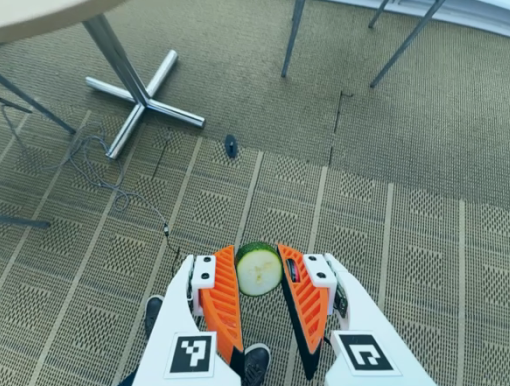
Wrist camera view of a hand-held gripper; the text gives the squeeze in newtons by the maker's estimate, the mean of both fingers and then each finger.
{"total": 7.5, "left": 7.1, "right": 7.8}